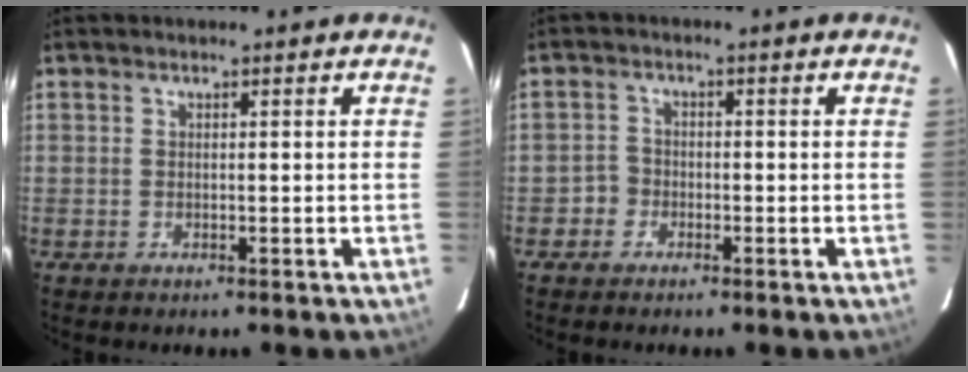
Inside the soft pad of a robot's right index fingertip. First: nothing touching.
{"total": 2.4, "force": [-1.5, 1.9, -0.1], "torque": [-0.001, 0.009, -0.029]}